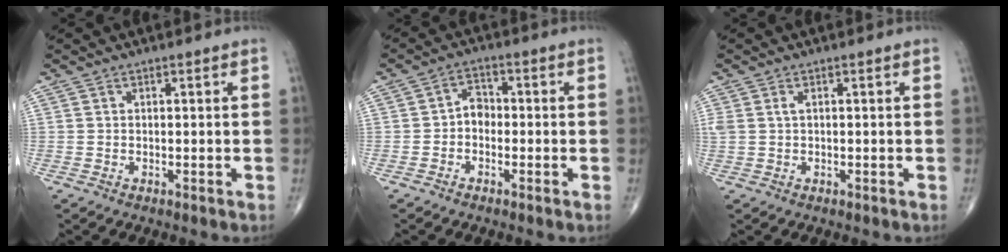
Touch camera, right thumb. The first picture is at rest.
{"total": 3.5, "force": [-0.7, 2.7, 2.1], "torque": [-0.014, 0.018, -0.025]}
{"total": 1.9, "force": [0.6, 1.0, 1.4], "torque": [-0.041, 0.011, 0.015]}